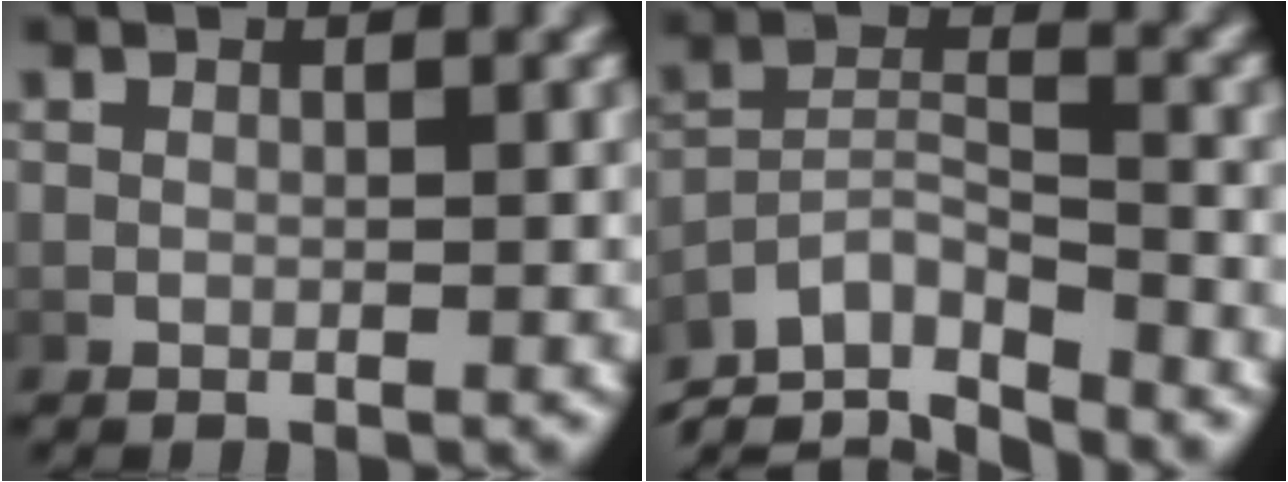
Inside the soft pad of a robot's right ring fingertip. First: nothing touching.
{"total": 8.5, "force": [-5.1, 5.1, 4.4], "torque": [-0.085, -0.037, -0.081]}